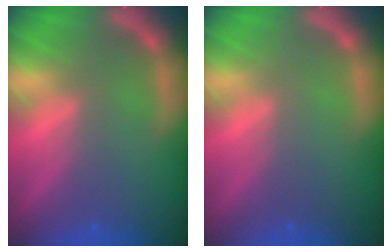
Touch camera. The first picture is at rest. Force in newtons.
{"total": 0.0}